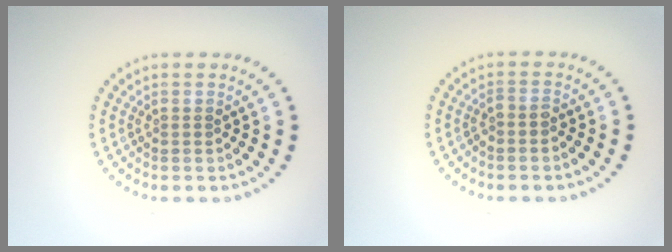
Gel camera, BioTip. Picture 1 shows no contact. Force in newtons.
{"total": 0.8, "press": 0.6, "slide": 0.5}